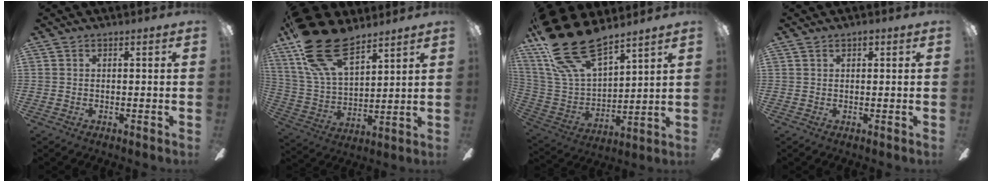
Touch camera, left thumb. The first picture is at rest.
{"total": 21.9, "force": [14.1, 10.1, 13.2], "torque": [-0.274, -0.068, 0.256]}
{"total": 22.1, "force": [17.7, 7.8, 10.7], "torque": [-0.237, -0.109, 0.318]}
{"total": 1.5, "force": [1.0, 0.8, 0.7], "torque": [-0.006, 0.001, 0.016]}